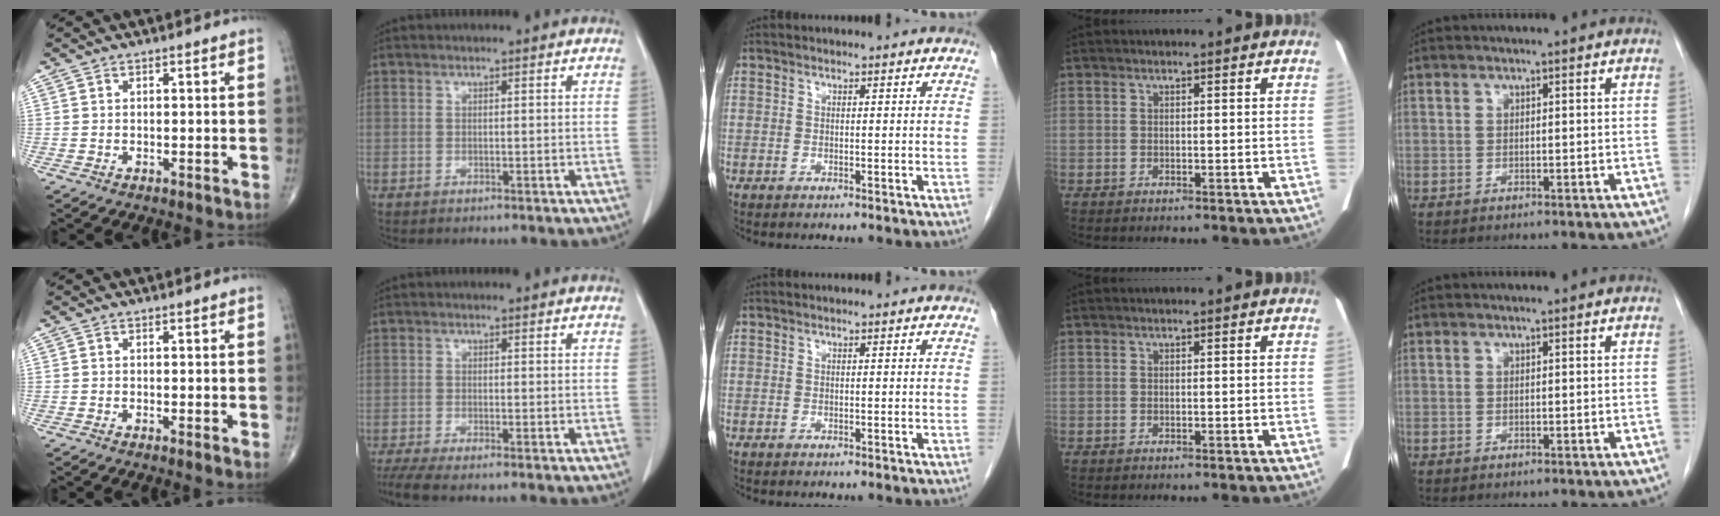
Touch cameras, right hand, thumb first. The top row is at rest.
{"thumb": {"total": 1.3, "force": [0.1, 0.3, 1.2], "torque": [-0.021, -0.005, -0.002]}, "index": {"total": 4.2, "force": [-3.3, -0.1, 2.6], "torque": [-0.048, -0.009, -0.062]}}